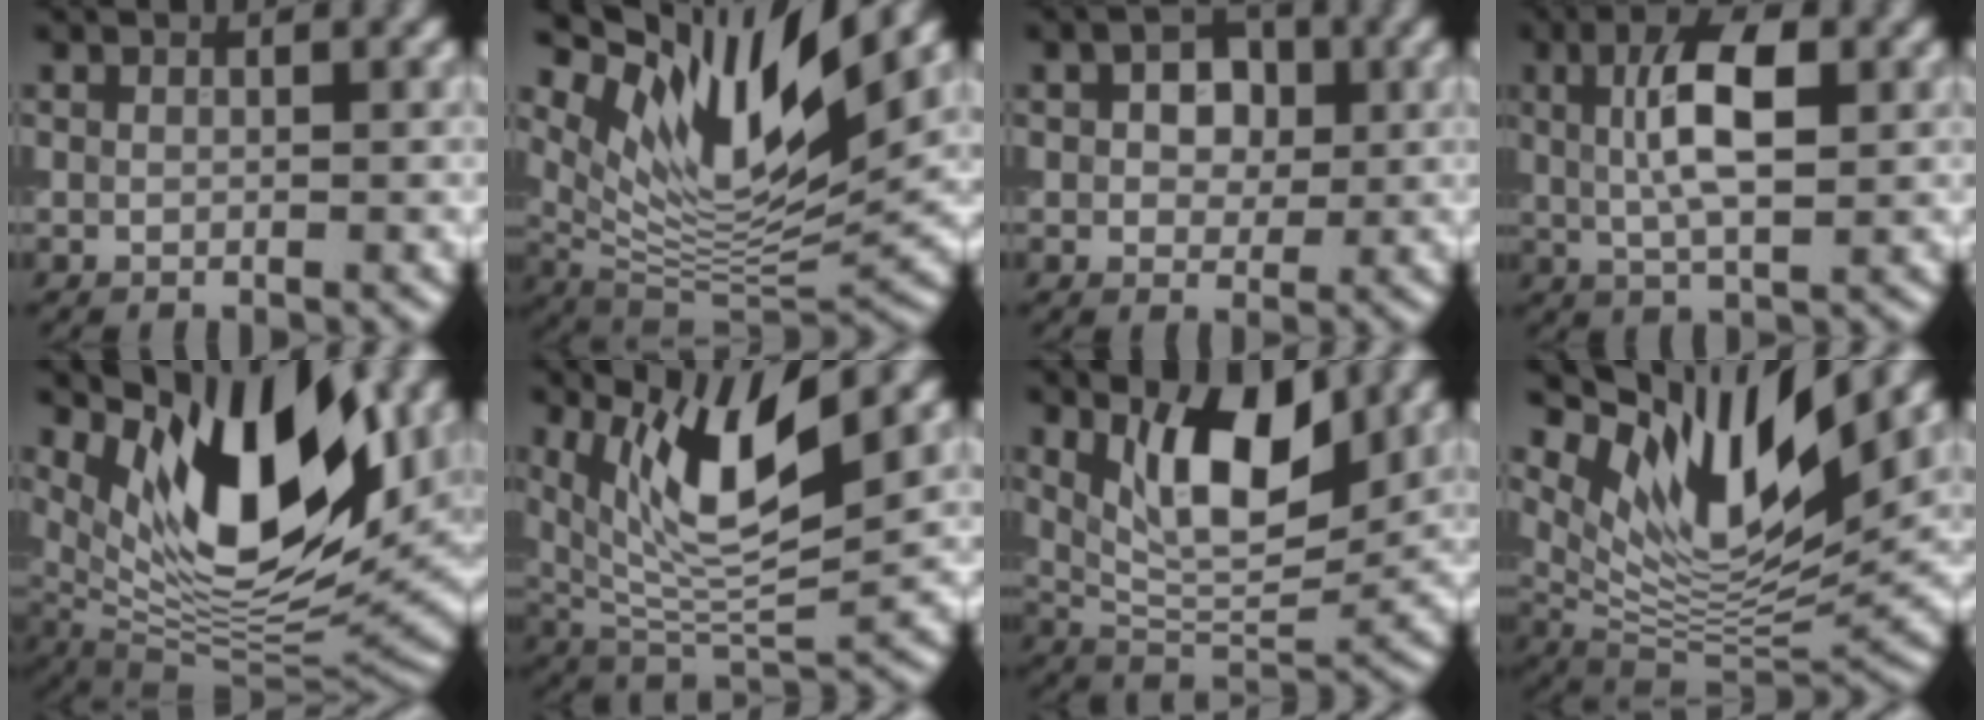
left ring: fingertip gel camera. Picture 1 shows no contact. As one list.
[{"total": 12.1, "force": [7.0, 3.6, 9.2], "torque": [-0.167, -0.002, 0.137]}, {"total": 3.9, "force": [0.8, 2.7, 2.7], "torque": [-0.038, 0.004, 0.003]}, {"total": 6.0, "force": [1.2, 2.2, 5.5], "torque": [-0.098, 0.008, 0.018]}, {"total": 13.7, "force": [5.9, 5.4, 11.2], "torque": [-0.190, -0.006, 0.109]}, {"total": 8.6, "force": [4.1, 2.6, 7.1], "torque": [-0.138, -0.011, 0.079]}, {"total": 8.6, "force": [3.4, 3.4, 7.1], "torque": [-0.123, -0.007, 0.057]}, {"total": 12.1, "force": [7.0, 3.8, 9.1], "torque": [-0.159, -0.003, 0.138]}]